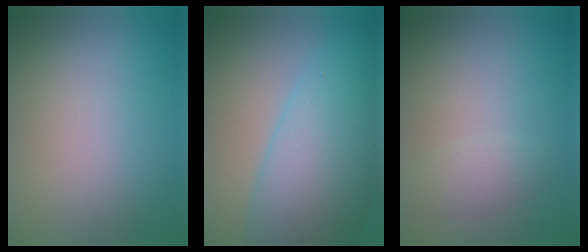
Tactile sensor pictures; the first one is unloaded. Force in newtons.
{"total": 10.5, "press": 10.4, "slide": 0.2}
{"total": 1.8, "press": 1.8, "slide": 0.1}